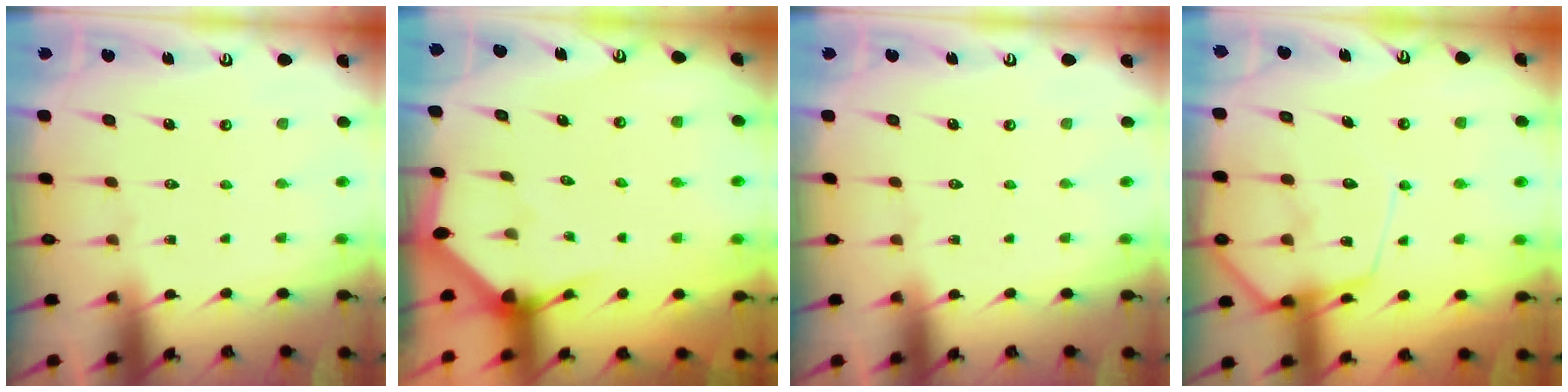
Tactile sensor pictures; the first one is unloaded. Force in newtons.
{"total": 3.1, "press": 3.1, "slide": 0.3}
{"total": 0.0}
{"total": 13.3, "press": 13.2, "slide": 1.3}